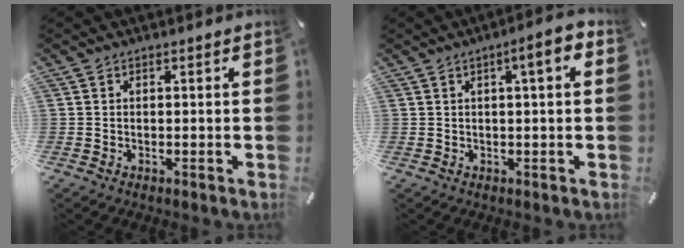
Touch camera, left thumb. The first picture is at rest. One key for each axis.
{"total": 5.8, "fx": 1.8, "fy": 1.0, "fz": 5.4, "tx": -0.080, "ty": -0.004, "tz": 0.023}